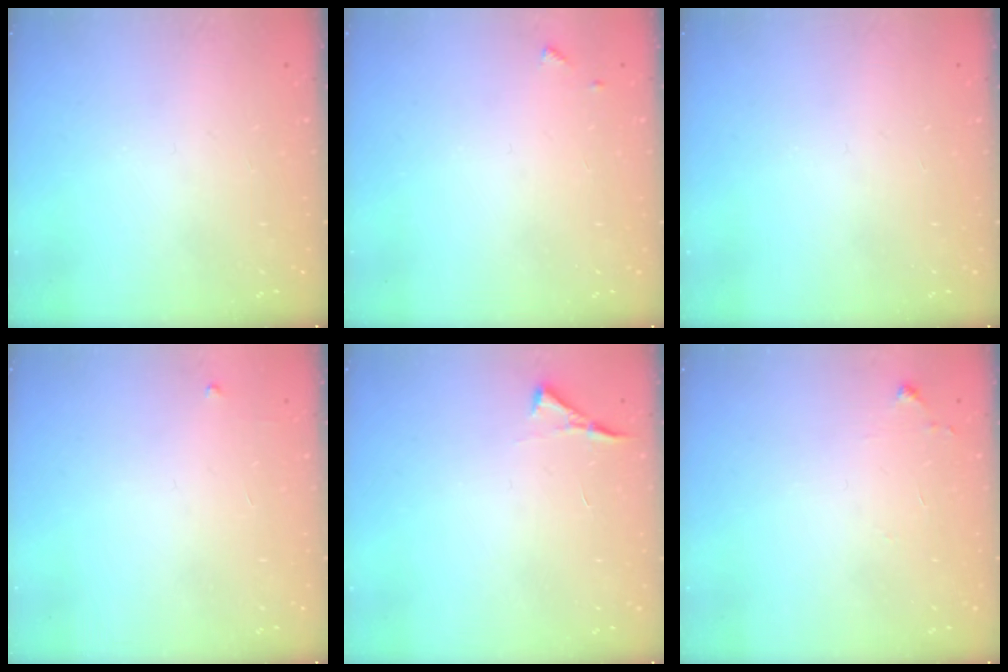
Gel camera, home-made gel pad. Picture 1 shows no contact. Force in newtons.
{"total": 5.1, "press": 5.1, "slide": 0.5}
{"total": 0.0}
{"total": 2.6, "press": 2.6, "slide": 0.4}
{"total": 3.5, "press": 3.5, "slide": 0.5}
{"total": 4.7, "press": 4.7, "slide": 0.6}